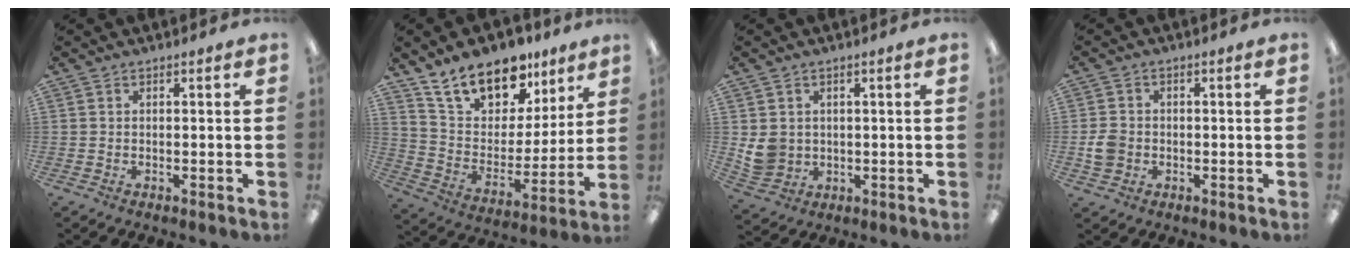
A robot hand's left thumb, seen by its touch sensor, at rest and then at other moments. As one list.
[{"total": 16.9, "force": [13.0, 8.8, 6.1], "torque": [-0.120, -0.087, 0.241]}, {"total": 5.5, "force": [1.1, 5.1, 1.7], "torque": [-0.034, 0.003, 0.025]}, {"total": 4.3, "force": [-0.9, 3.7, 2.0], "torque": [-0.032, 0.003, -0.017]}]